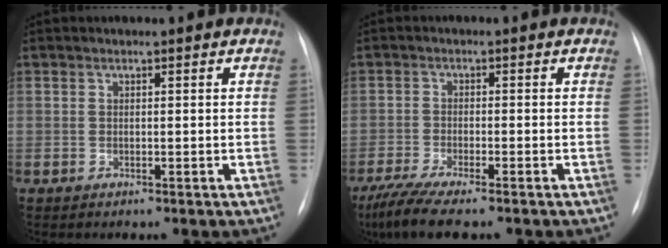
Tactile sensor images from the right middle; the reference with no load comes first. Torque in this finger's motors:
{"motor_torque": [0.45, -0.43, 0.10, 0.03]}